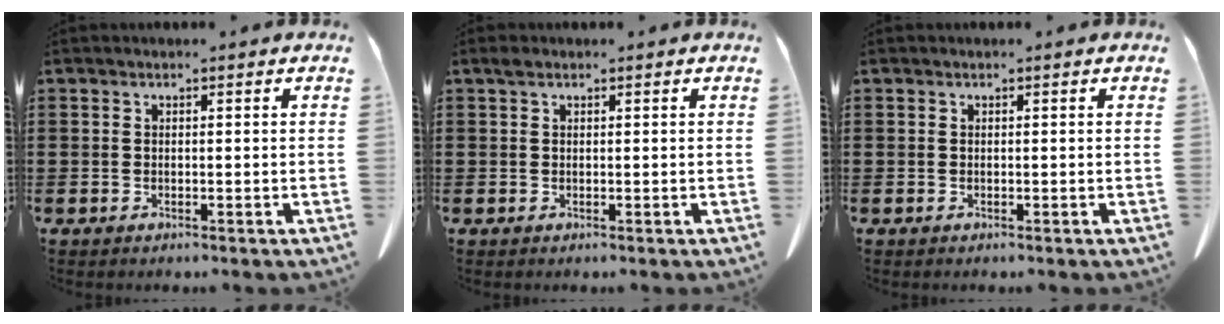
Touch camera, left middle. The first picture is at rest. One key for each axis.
{"total": 0.7, "fx": 0.4, "fy": 0.4, "fz": 0.4, "tx": -0.011, "ty": 0.001, "tz": 0.009}
{"total": 0.0}